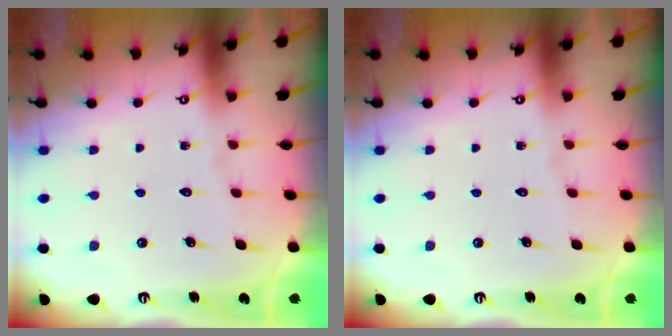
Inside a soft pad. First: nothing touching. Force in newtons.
{"total": 0.0}